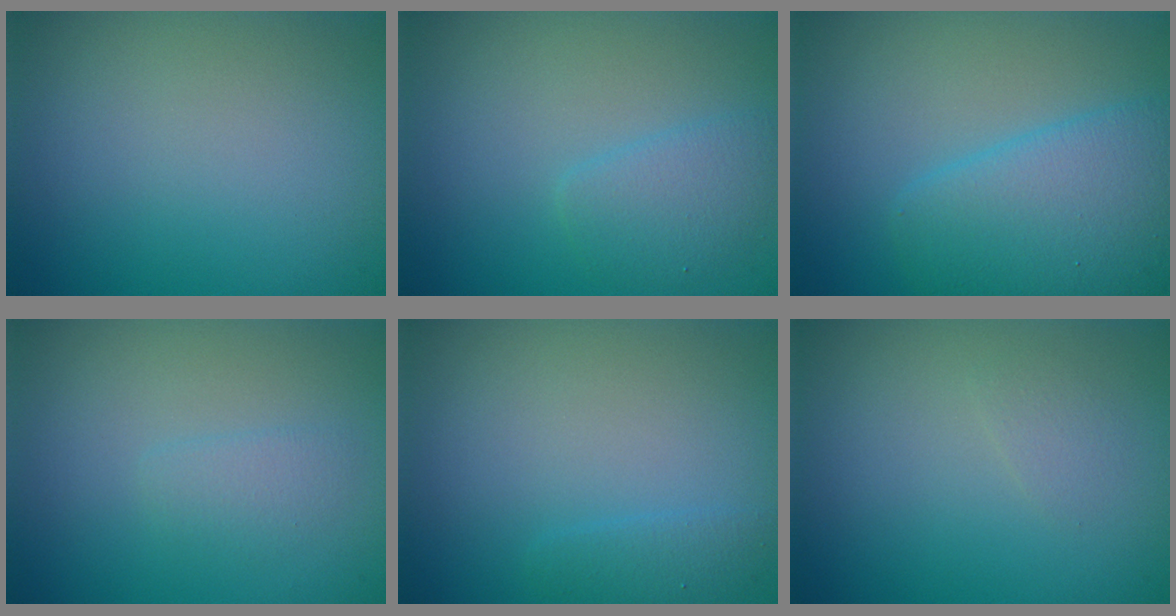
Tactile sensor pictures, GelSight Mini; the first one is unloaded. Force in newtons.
{"total": 2.2, "press": 2.2, "slide": 0.1}
{"total": 5.7, "press": 5.7, "slide": 0.3}
{"total": 1.2, "press": 1.2, "slide": 0.0}
{"total": 1.2, "press": 1.2, "slide": 0.1}
{"total": 0.8, "press": 0.8, "slide": 0.0}